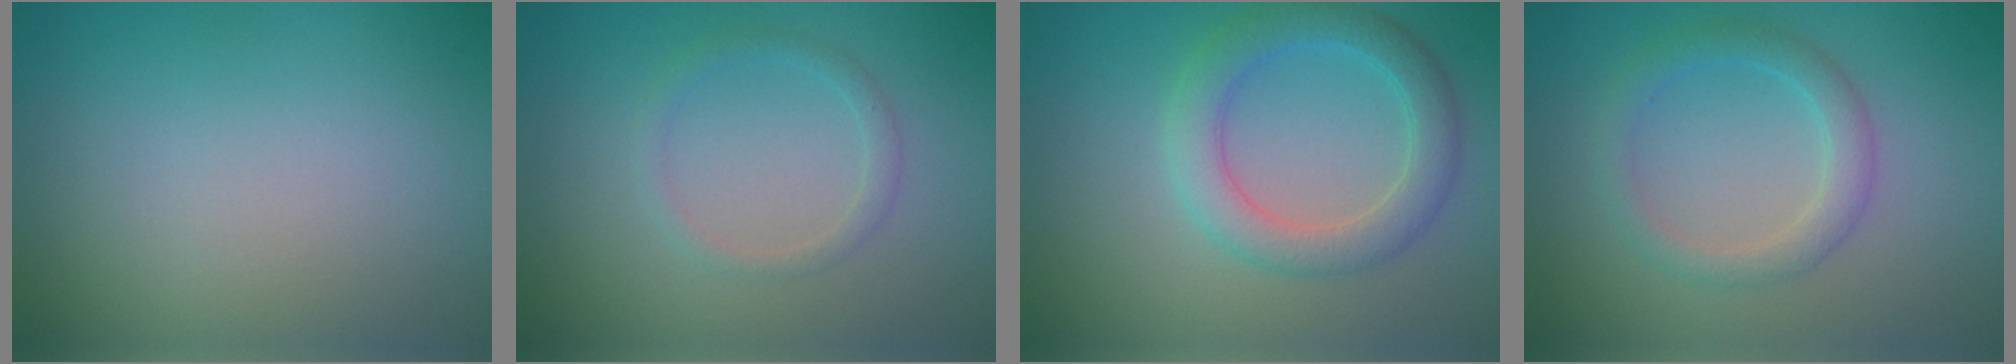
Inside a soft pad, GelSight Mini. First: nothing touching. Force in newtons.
{"total": 1.3, "press": 1.3, "slide": 0.1}
{"total": 4.0, "press": 4.0, "slide": 0.3}
{"total": 2.6, "press": 2.6, "slide": 0.1}